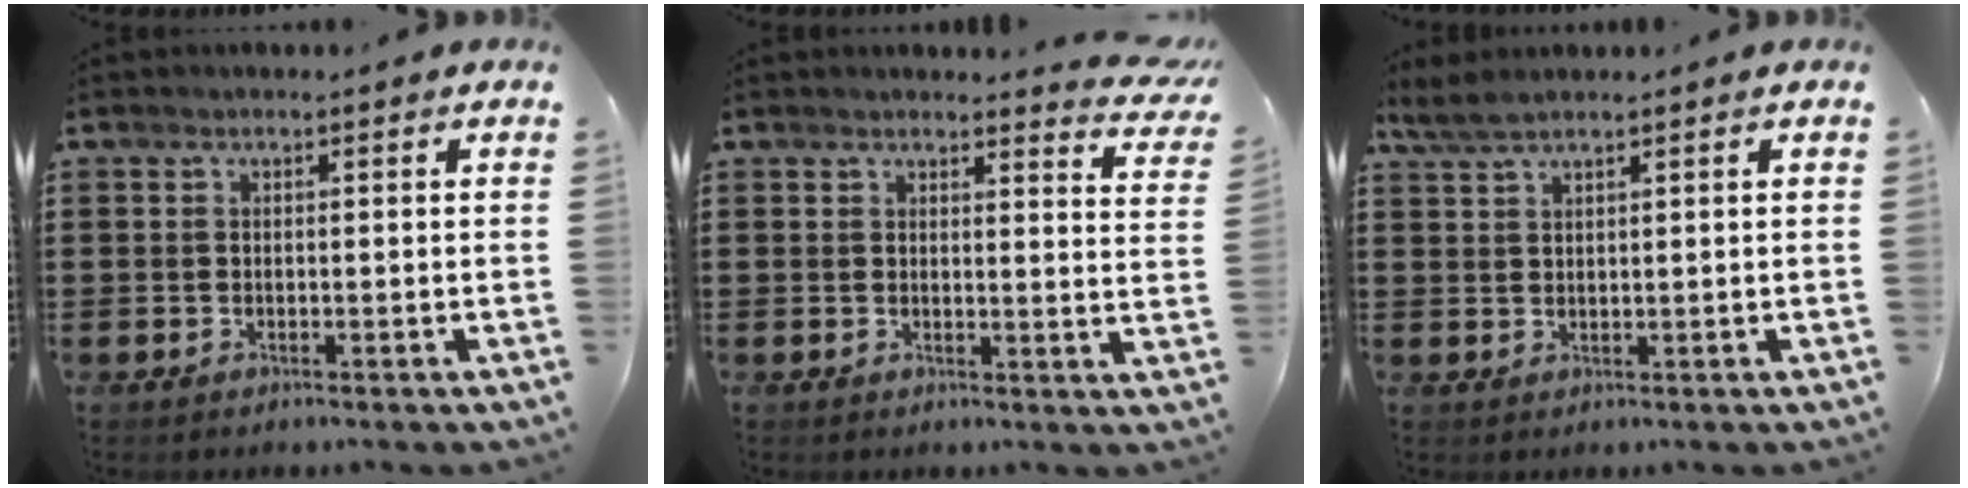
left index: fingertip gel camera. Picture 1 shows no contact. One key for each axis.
{"total": 3.0, "fx": 2.9, "fy": 0.0, "fz": 0.7, "tx": -0.010, "ty": -0.019, "tz": 0.049}
{"total": 2.3, "fx": 1.8, "fy": 0.4, "fz": 1.4, "tx": -0.032, "ty": 0.002, "tz": 0.034}